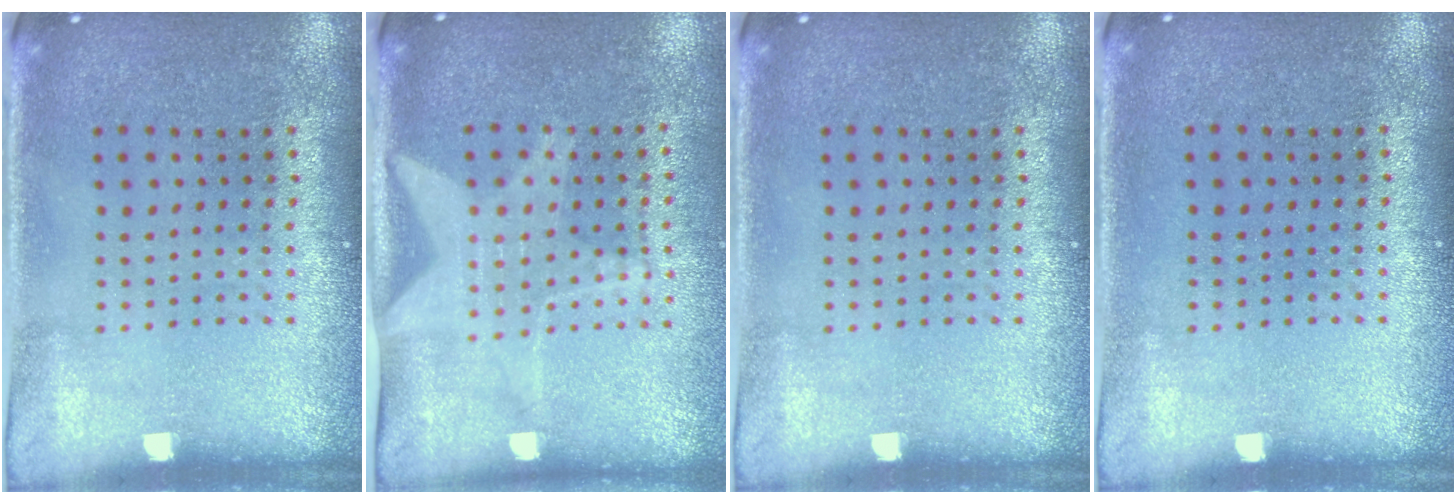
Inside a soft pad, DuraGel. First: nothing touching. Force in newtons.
{"total": 1.8, "press": 1.5, "slide": 1.0}
{"total": 0.0}
{"total": 0.0}